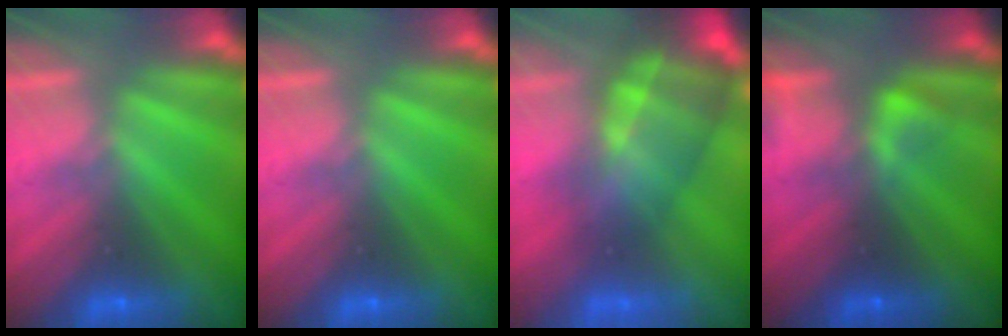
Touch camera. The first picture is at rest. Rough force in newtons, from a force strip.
{"total": 0.0}
{"total": 7.2}
{"total": 2.4}